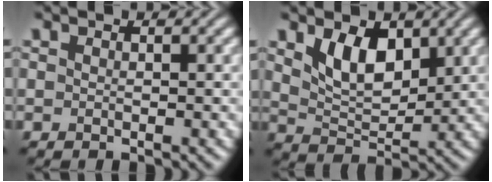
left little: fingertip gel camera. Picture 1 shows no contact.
{"total": 4.8, "force": [2.2, 2.6, 3.3], "torque": [-0.070, -0.006, 0.039]}